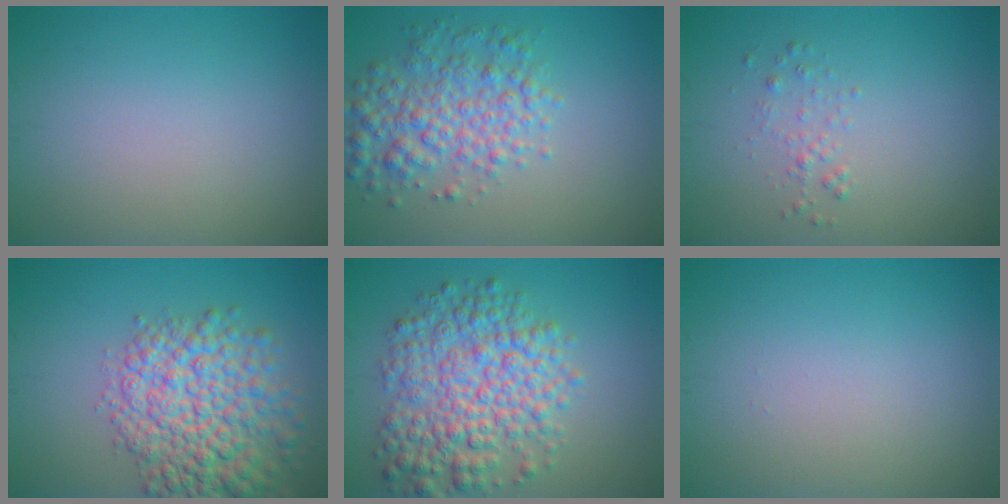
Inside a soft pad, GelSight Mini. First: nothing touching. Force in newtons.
{"total": 5.0, "press": 5.0, "slide": 0.1}
{"total": 1.0, "press": 1.0, "slide": 0.1}
{"total": 8.9, "press": 8.9, "slide": 0.2}
{"total": 7.8, "press": 7.8, "slide": 0.2}
{"total": 0.0}